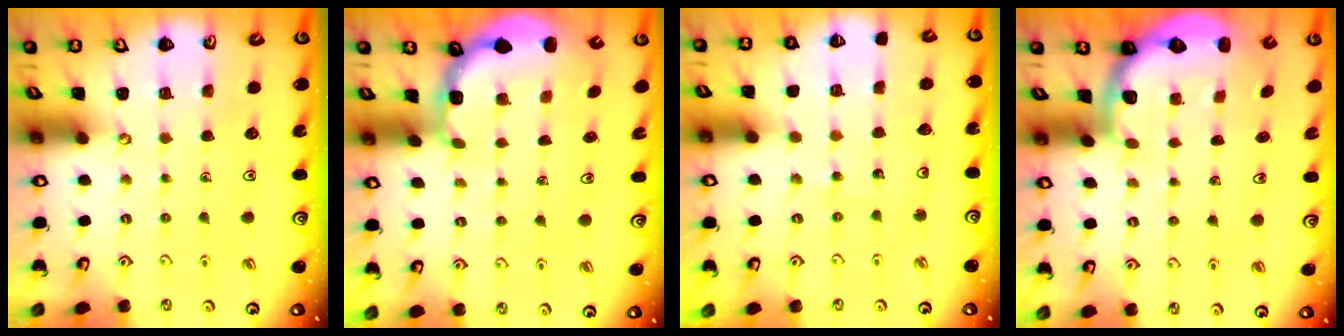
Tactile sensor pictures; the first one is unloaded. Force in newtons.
{"total": 2.7, "press": 2.3, "slide": 1.4}
{"total": 5.5, "press": 5.5, "slide": 0.8}
{"total": 2.6, "press": 2.3, "slide": 1.2}